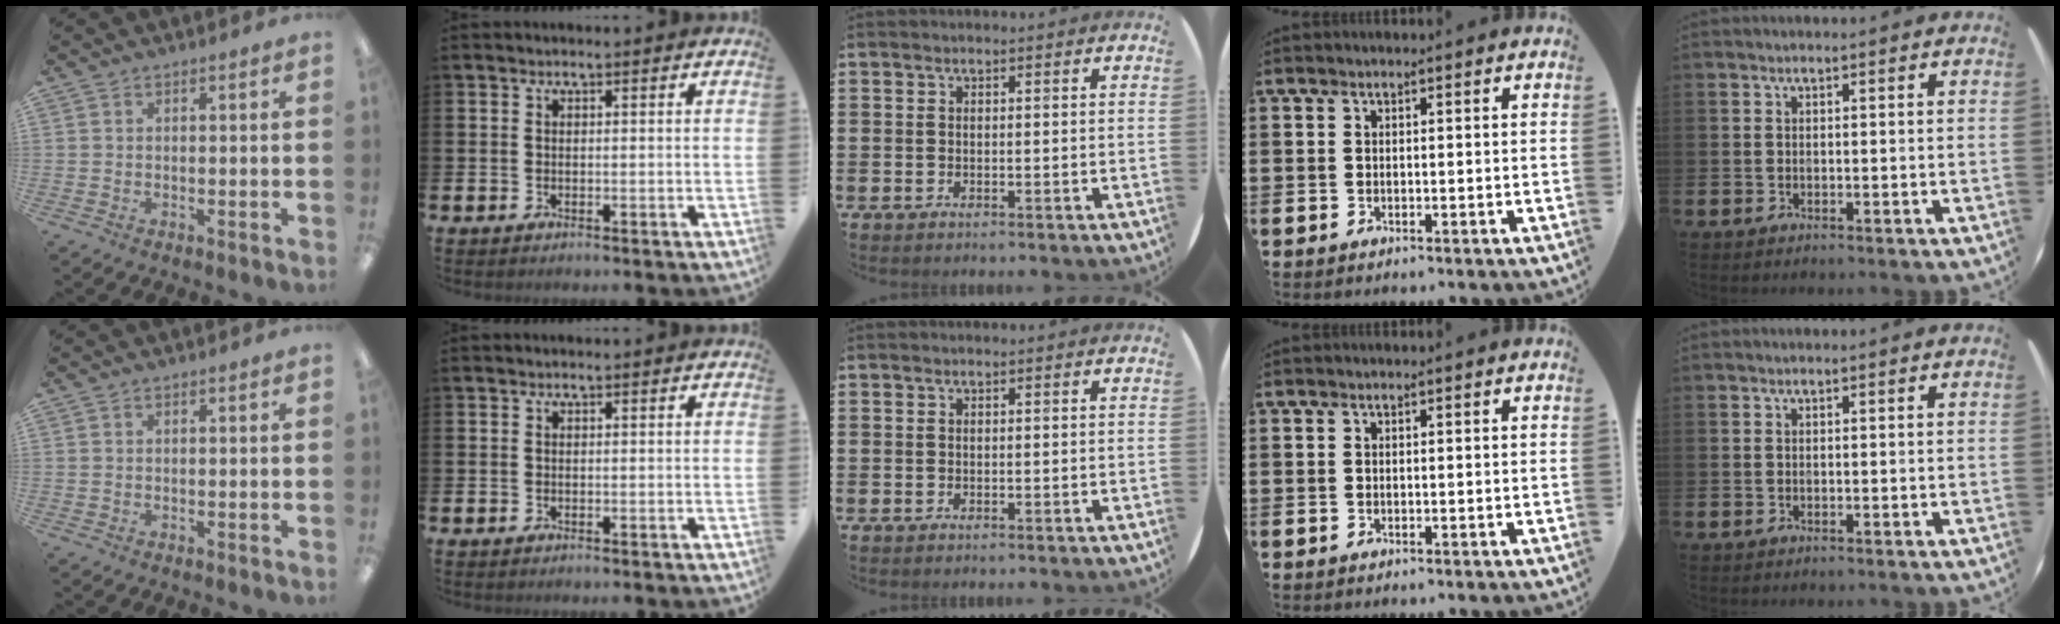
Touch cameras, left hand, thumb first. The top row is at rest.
{}